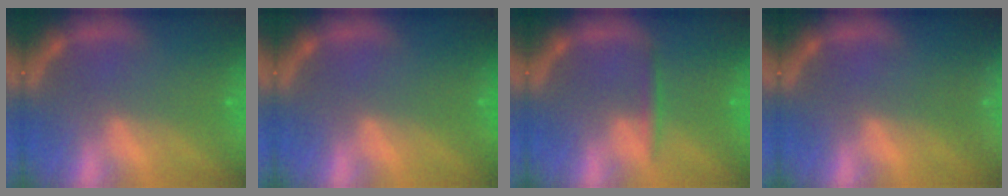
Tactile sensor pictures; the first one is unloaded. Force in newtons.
{"total": 0.9}
{"total": 1.4}
{"total": 7.4}